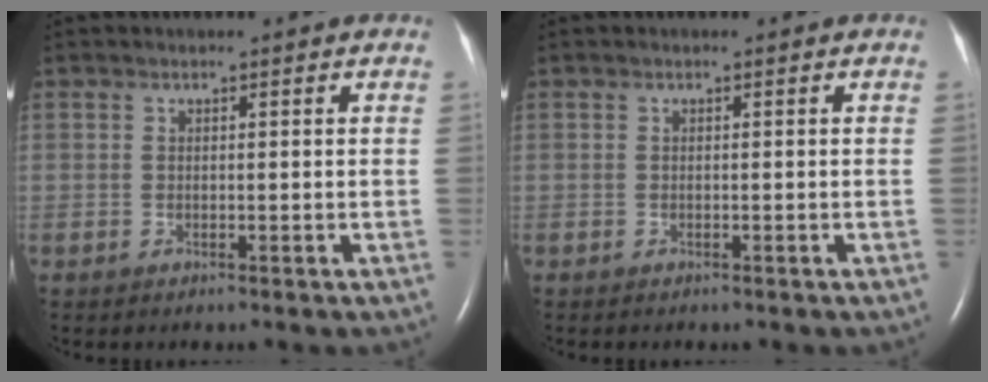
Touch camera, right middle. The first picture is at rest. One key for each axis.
{"total": 0.0}